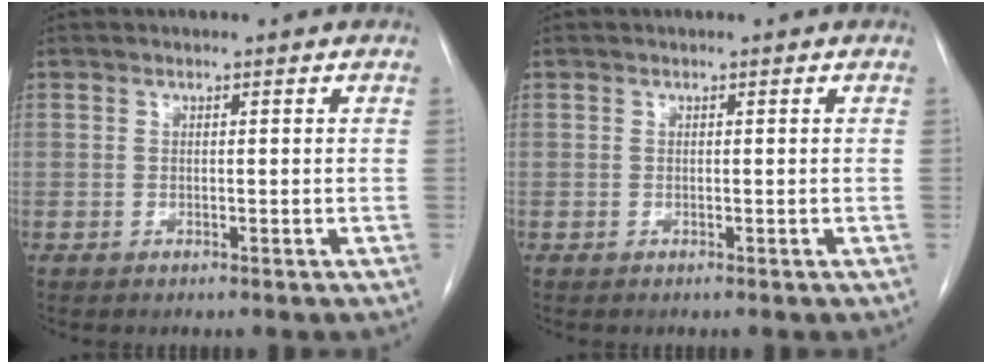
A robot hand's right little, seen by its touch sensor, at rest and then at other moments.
{"total": 0.0}